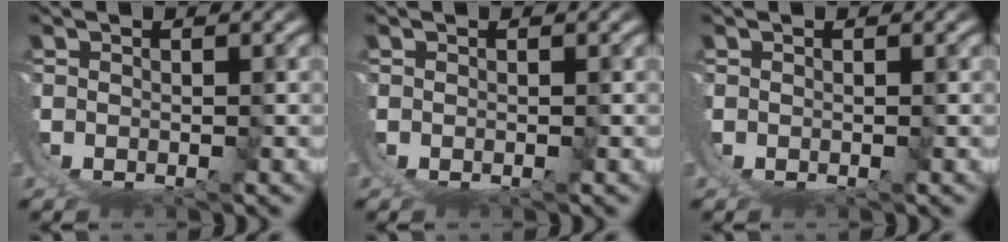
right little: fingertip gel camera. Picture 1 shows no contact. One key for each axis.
{"total": 0.0}
{"total": 0.0}